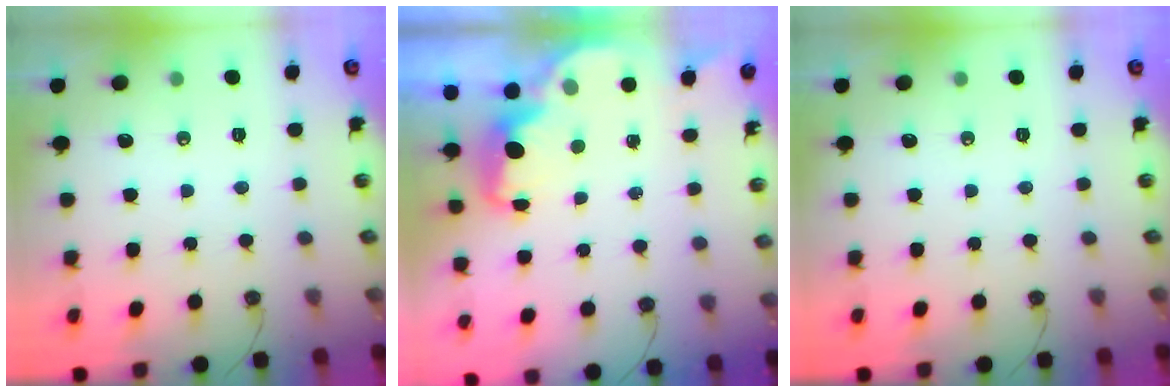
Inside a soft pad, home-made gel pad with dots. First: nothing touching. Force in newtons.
{"total": 2.2, "press": 2.1, "slide": 0.8}
{"total": 0.0}